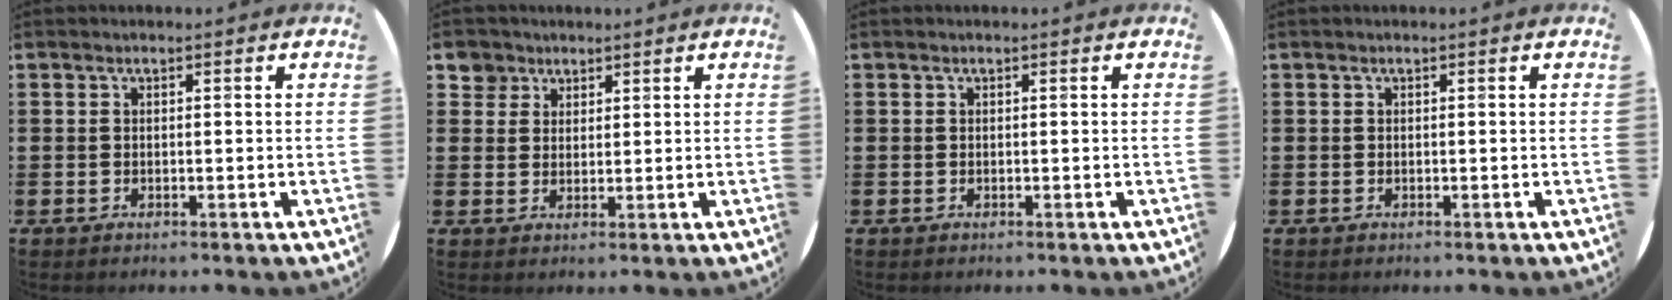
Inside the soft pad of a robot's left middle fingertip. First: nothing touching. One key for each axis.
{"total": 3.4, "fx": 2.6, "fy": 2.2, "fz": 0.0, "tx": -0.003, "ty": 0.003, "tz": 0.049}
{"total": 0.0}
{"total": 0.0}